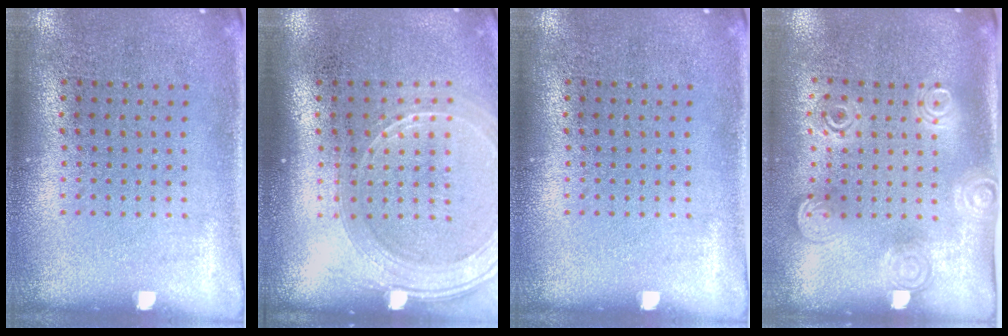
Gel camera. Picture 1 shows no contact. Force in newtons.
{"total": 2.0, "press": 1.8, "slide": 0.9}
{"total": 0.0}
{"total": 1.7, "press": 1.4, "slide": 1.0}